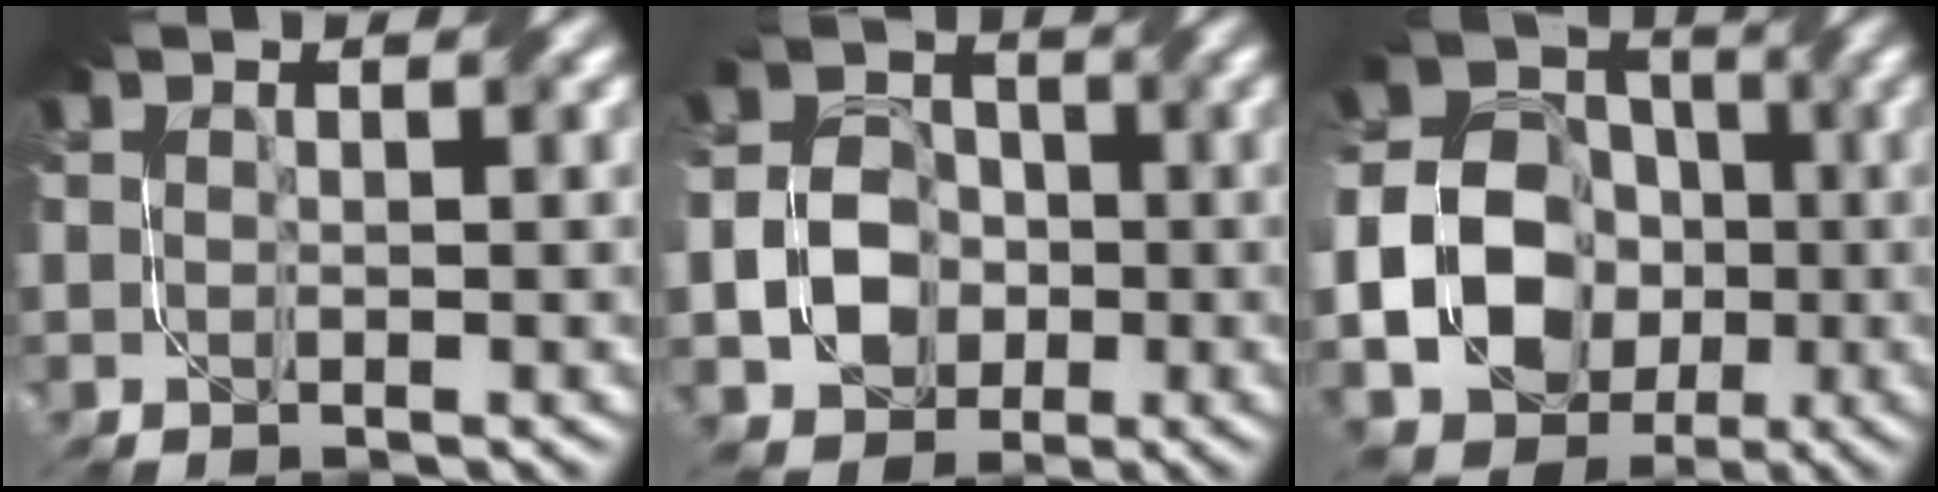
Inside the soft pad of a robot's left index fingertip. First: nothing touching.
{"total": 5.4, "force": [-2.1, 4.1, 2.7], "torque": [-0.041, -0.001, -0.054]}
{"total": 17.3, "force": [-4.4, 15.1, 7.3], "torque": [-0.156, -0.019, -0.104]}